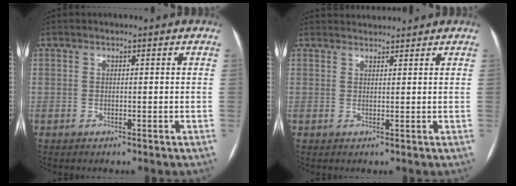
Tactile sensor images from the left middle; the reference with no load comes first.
{"total": 3.3, "force": [3.3, 0.3, 0.1], "torque": [-0.005, 0.027, 0.053]}